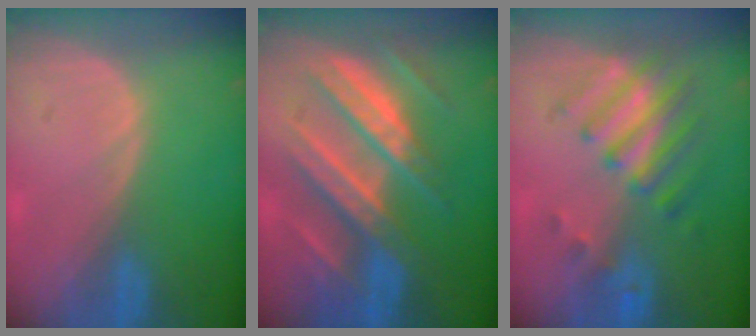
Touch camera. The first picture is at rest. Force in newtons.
{"total": 10.8, "press": 10.7, "slide": 1.1}
{"total": 7.9, "press": 6.9, "slide": 3.9}